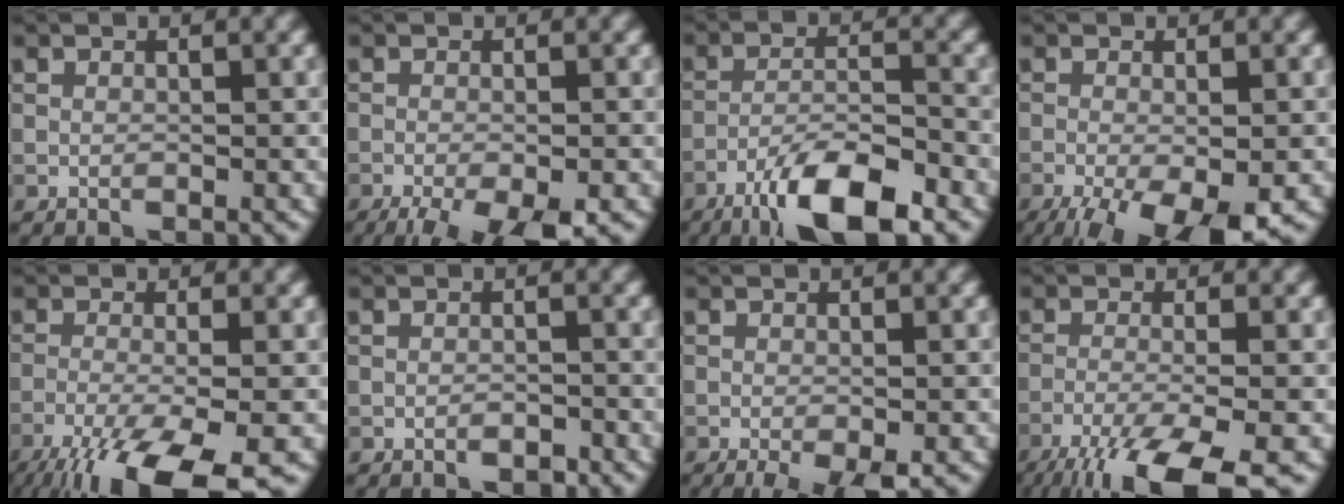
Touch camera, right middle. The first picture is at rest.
{"total": 7.0, "force": [-4.7, 1.7, 4.8], "torque": [-0.078, -0.030, -0.072]}
{"total": 8.7, "force": [-6.1, 2.0, 5.9], "torque": [-0.100, -0.001, -0.110]}
{"total": 8.6, "force": [-4.8, 2.5, 6.6], "torque": [-0.120, -0.024, -0.077]}
{"total": 10.5, "force": [-6.7, 2.5, 7.7], "torque": [-0.131, -0.022, -0.112]}
{"total": 1.1, "force": [-0.8, 0.4, 0.7], "torque": [-0.008, 0.000, -0.013]}
{"total": 3.3, "force": [-1.9, 0.7, 2.6], "torque": [-0.042, -0.003, -0.028]}
{"total": 9.4, "force": [-6.3, 2.0, 6.7], "torque": [-0.109, -0.018, -0.115]}